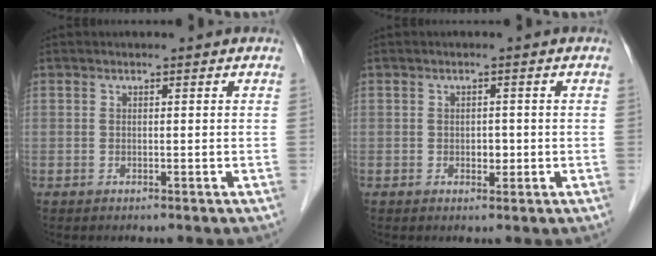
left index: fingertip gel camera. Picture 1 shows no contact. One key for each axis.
{"total": 1.5, "fx": -0.4, "fy": 1.0, "fz": 1.0, "tx": -0.015, "ty": 0.000, "tz": -0.003}